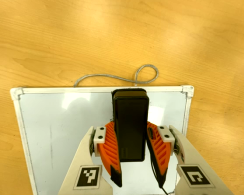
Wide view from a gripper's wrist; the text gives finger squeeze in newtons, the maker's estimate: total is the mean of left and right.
{"total": 8.4, "left": 7.7, "right": 9.2}